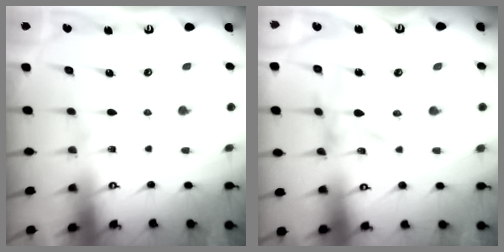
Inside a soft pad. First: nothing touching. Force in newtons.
{"total": 0.0}